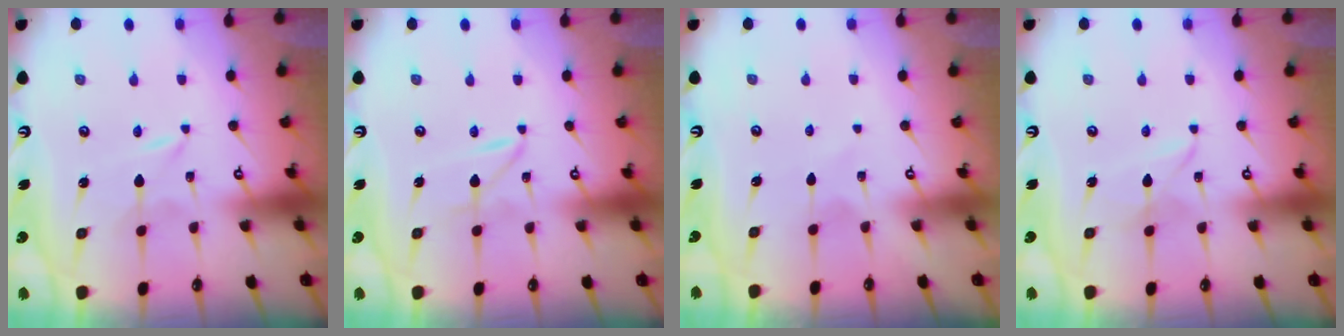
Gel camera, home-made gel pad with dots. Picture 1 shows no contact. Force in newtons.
{"total": 1.6, "press": 1.5, "slide": 0.2}
{"total": 1.6, "press": 1.6, "slide": 0.2}
{"total": 3.5, "press": 3.5, "slide": 0.2}